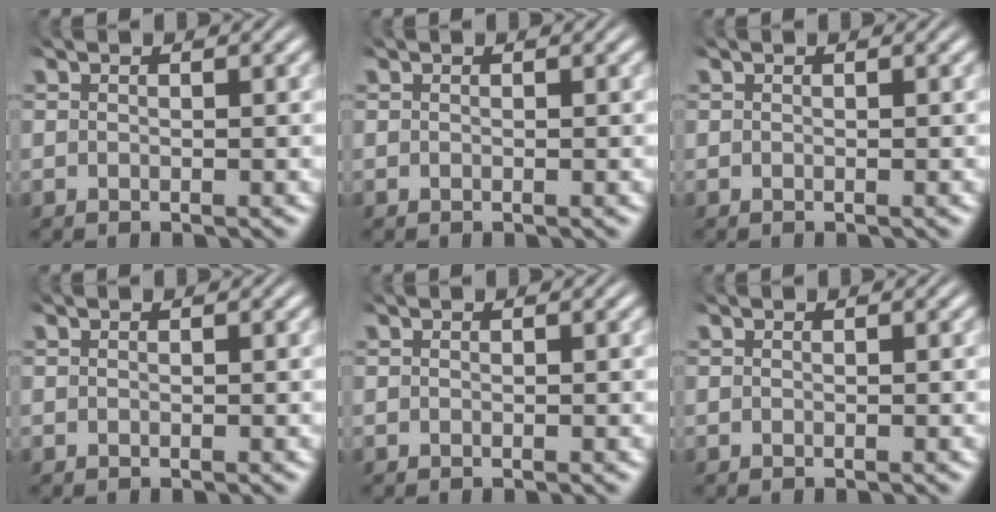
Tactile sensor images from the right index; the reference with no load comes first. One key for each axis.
{"total": 0.0}
{"total": 0.0}
{"total": 0.0}
{"total": 0.0}
{"total": 0.0}